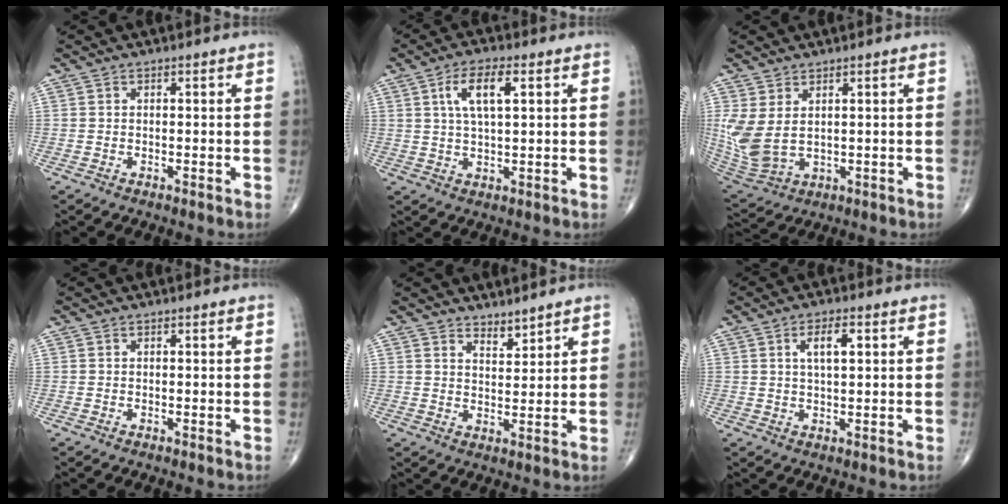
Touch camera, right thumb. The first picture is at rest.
{"total": 7.5, "force": [2.5, 2.6, 6.5], "torque": [-0.121, 0.000, 0.047]}
{"total": 10.1, "force": [2.1, 6.1, 7.8], "torque": [-0.183, -0.014, 0.060]}
{"total": 0.0}
{"total": 3.1, "force": [2.8, 1.0, 0.8], "torque": [0.001, -0.026, 0.049]}
{"total": 4.8, "force": [1.6, 1.8, 4.1], "torque": [-0.069, -0.001, 0.027]}